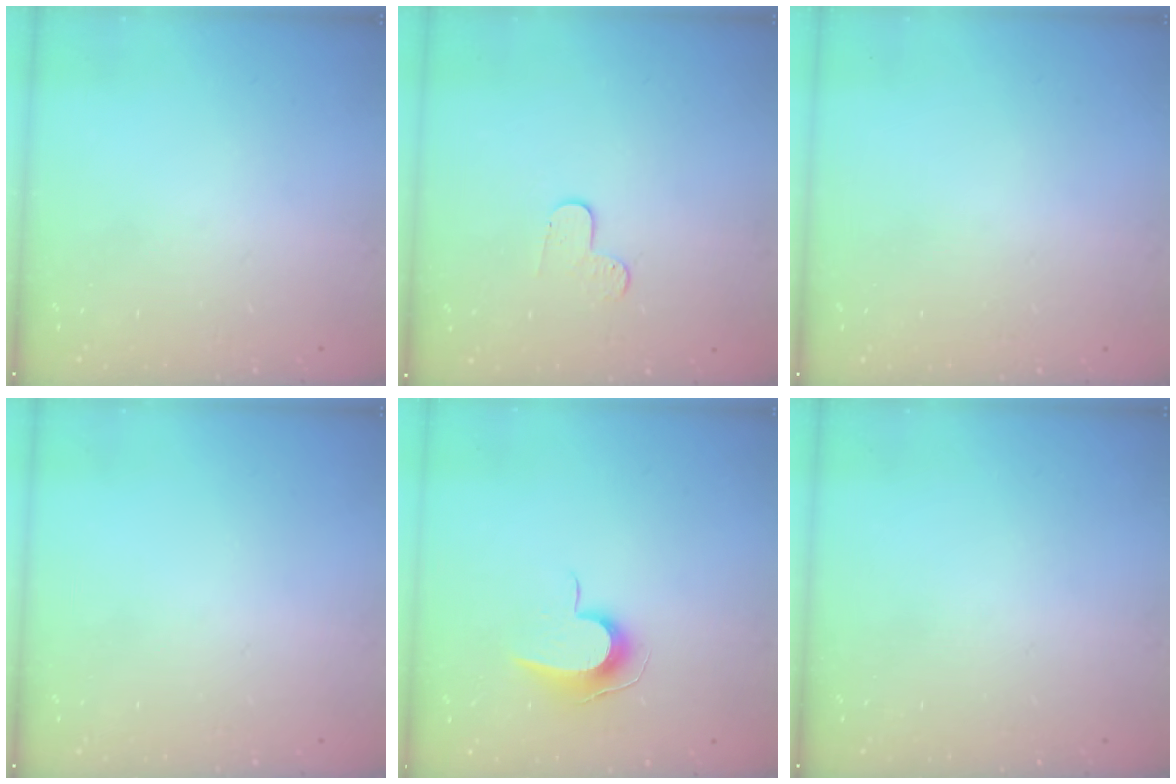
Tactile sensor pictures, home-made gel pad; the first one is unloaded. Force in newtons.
{"total": 3.8, "press": 3.8, "slide": 0.3}
{"total": 0.8, "press": 0.8, "slide": 0.1}
{"total": 0.0}
{"total": 8.8, "press": 8.7, "slide": 0.8}
{"total": 0.0}